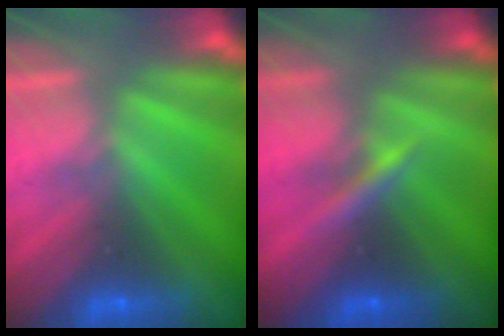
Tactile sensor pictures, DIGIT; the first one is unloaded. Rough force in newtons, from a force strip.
{"total": 2.9}